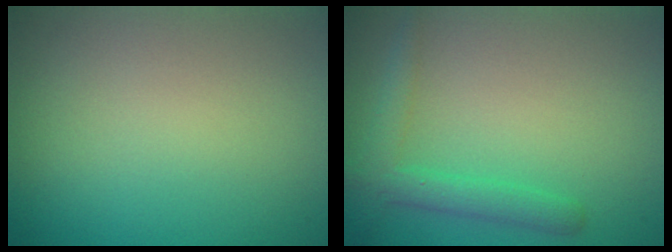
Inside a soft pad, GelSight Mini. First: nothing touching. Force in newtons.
{"total": 2.6, "press": 2.6, "slide": 0.1}